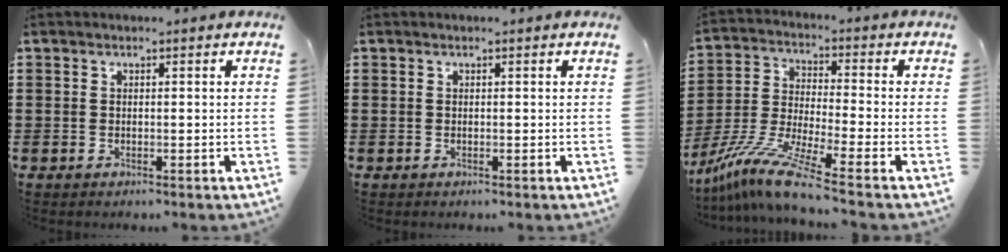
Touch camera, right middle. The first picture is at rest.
{"total": 0.0}
{"total": 9.8, "force": [-7.9, 0.2, 5.8], "torque": [-0.130, -0.004, -0.162]}